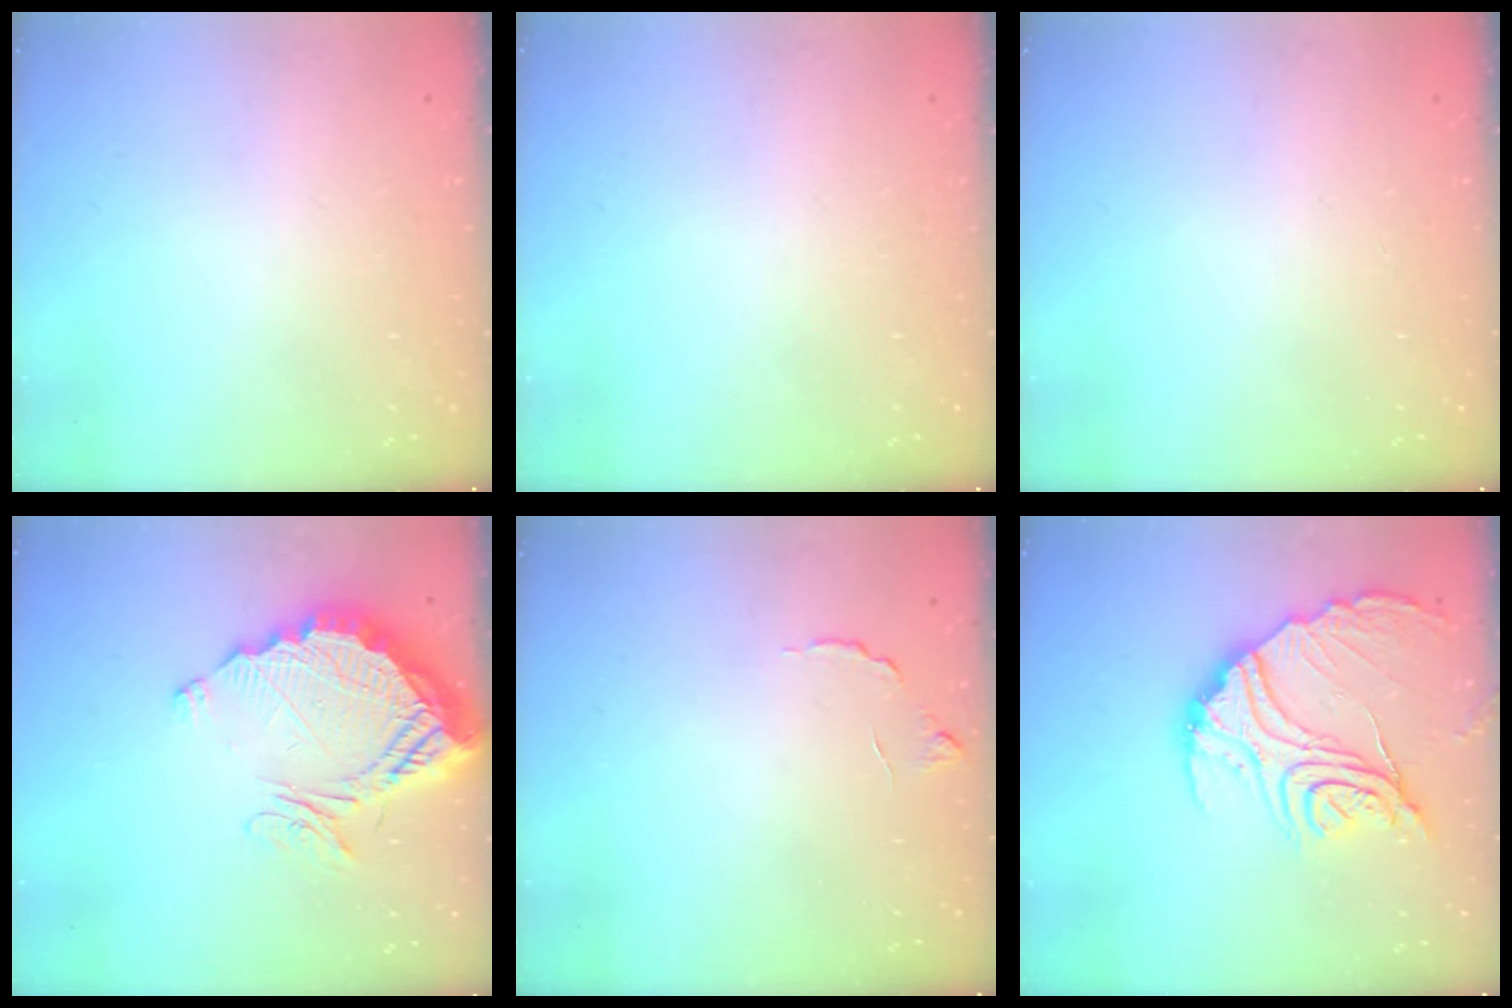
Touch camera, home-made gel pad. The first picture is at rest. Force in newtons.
{"total": 0.0}
{"total": 0.0}
{"total": 15.2, "press": 15.2, "slide": 1.3}
{"total": 6.0, "press": 6.0, "slide": 0.4}
{"total": 20.8, "press": 20.7, "slide": 1.8}